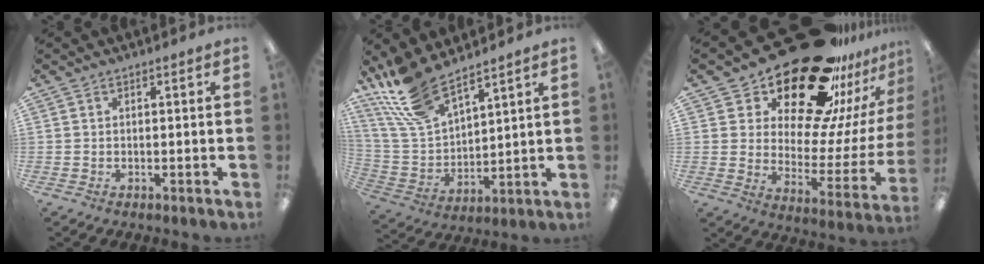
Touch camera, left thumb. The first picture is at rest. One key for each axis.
{"total": 15.4, "fx": 12.1, "fy": 5.4, "fz": 7.8, "tx": -0.187, "ty": -0.056, "tz": 0.224}
{"total": 26.7, "fx": 20.2, "fy": 10.9, "fz": 13.5, "tx": -0.194, "ty": -0.145, "tz": 0.351}